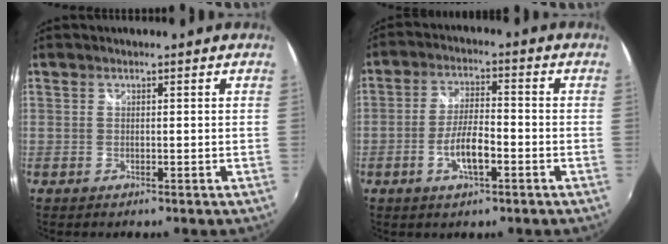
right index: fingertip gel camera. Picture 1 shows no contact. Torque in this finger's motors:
{"motor_torque": [0.22, -0.09, 0.23, 0.04]}